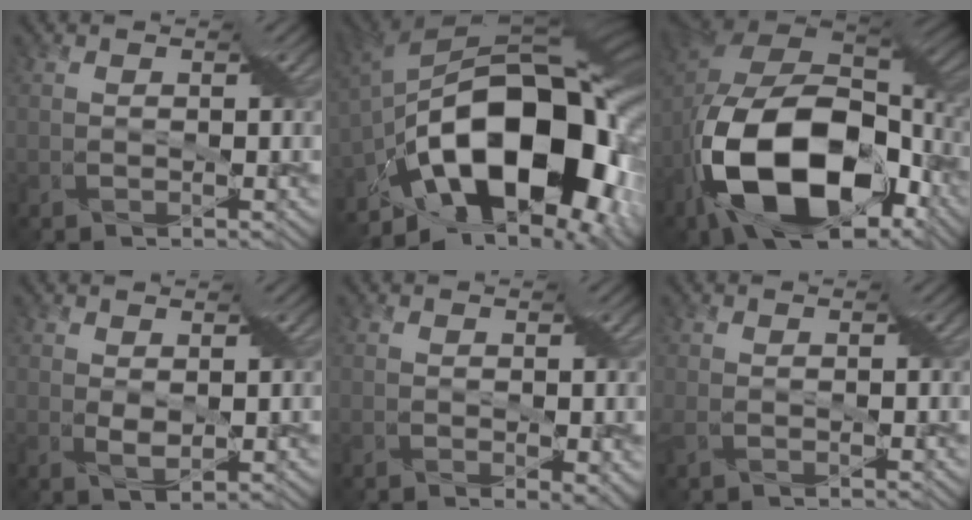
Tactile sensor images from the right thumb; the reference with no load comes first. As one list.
[{"total": 19.3, "force": [-6.7, 10.8, 14.6], "torque": [-0.248, -0.008, -0.110]}, {"total": 19.0, "force": [-7.6, 10.9, 13.5], "torque": [-0.300, -0.040, -0.128]}, {"total": 2.1, "force": [0.7, 1.1, 1.6], "torque": [-0.043, -0.006, 0.019]}, {"total": 2.6, "force": [-0.3, 1.5, 2.1], "torque": [-0.030, -0.011, 0.002]}, {"total": 1.5, "force": [-0.1, 0.9, 1.3], "torque": [-0.036, -0.002, -0.003]}]